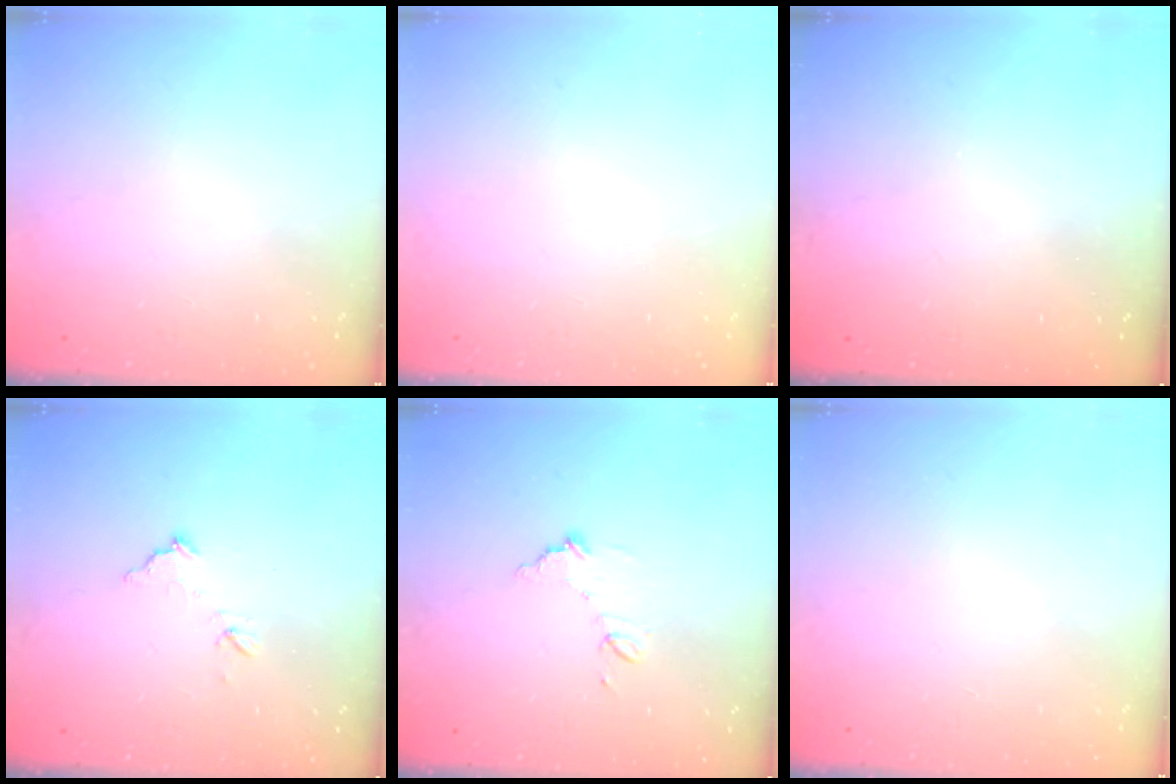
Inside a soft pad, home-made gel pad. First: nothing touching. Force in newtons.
{"total": 0.0}
{"total": 3.3, "press": 3.3, "slide": 0.2}
{"total": 7.0, "press": 7.0, "slide": 0.3}
{"total": 7.9, "press": 7.9, "slide": 0.5}
{"total": 0.0}